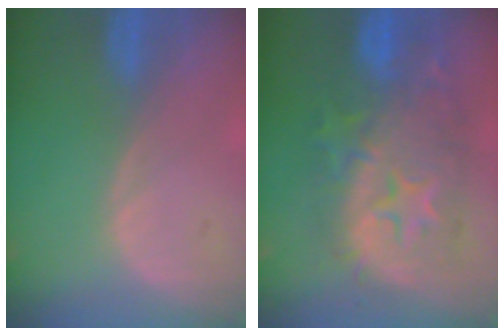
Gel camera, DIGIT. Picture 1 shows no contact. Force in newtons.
{"total": 12.6, "press": 12.6, "slide": 1.1}